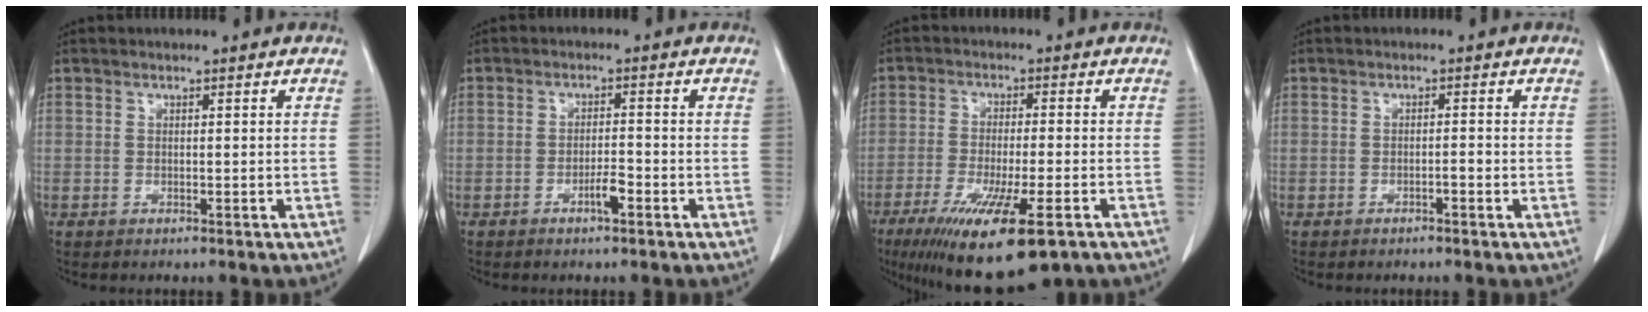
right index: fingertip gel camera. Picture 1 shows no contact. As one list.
[{"total": 2.5, "force": [-1.4, 0.4, 2.1], "torque": [-0.036, 0.001, -0.025]}, {"total": 15.3, "force": [-8.9, 2.7, 12.1], "torque": [-0.193, -0.039, -0.141]}, {"total": 1.0, "force": [-0.6, 0.0, 0.8], "torque": [-0.013, 0.003, -0.011]}]